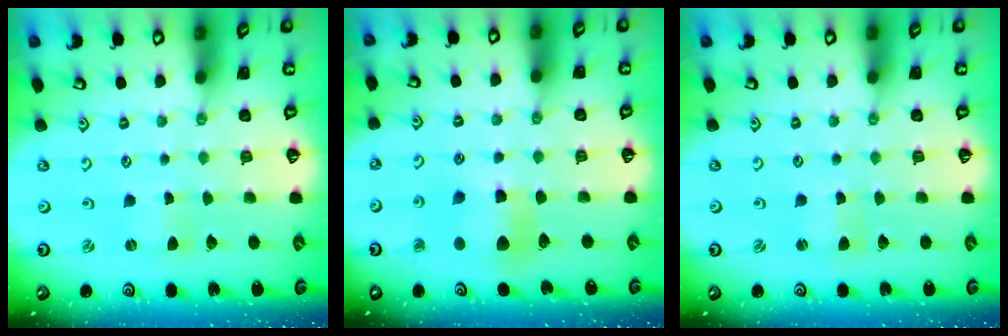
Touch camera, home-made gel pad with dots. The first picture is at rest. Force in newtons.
{"total": 8.3, "press": 8.2, "slide": 1.1}
{"total": 1.6, "press": 1.5, "slide": 0.4}